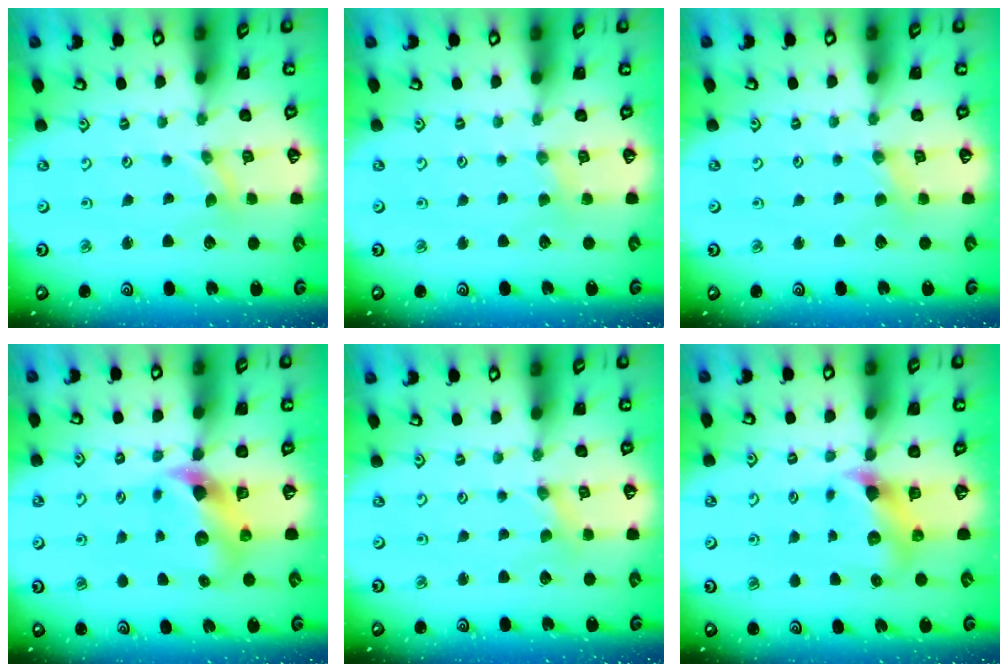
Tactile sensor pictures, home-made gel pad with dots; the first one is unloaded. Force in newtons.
{"total": 1.8, "press": 1.7, "slide": 0.2}
{"total": 2.8, "press": 2.7, "slide": 0.5}
{"total": 7.7, "press": 7.6, "slide": 1.1}
{"total": 0.0}
{"total": 6.0, "press": 6.0, "slide": 0.6}